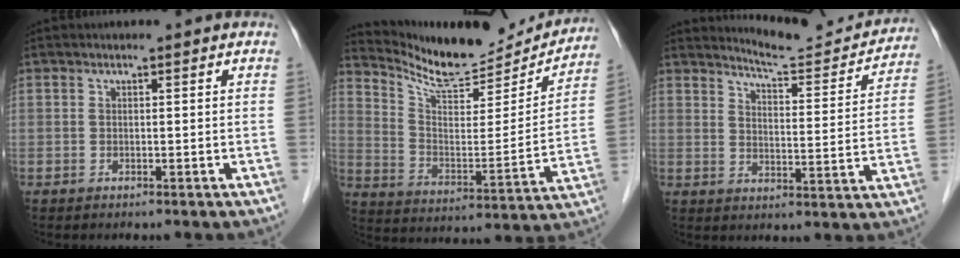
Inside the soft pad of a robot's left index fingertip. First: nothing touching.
{"total": 17.1, "force": [16.4, 2.7, 4.2], "torque": [-0.076, -0.047, 0.247]}
{"total": 11.1, "force": [11.0, 0.3, 1.3], "torque": [-0.018, -0.036, 0.140]}